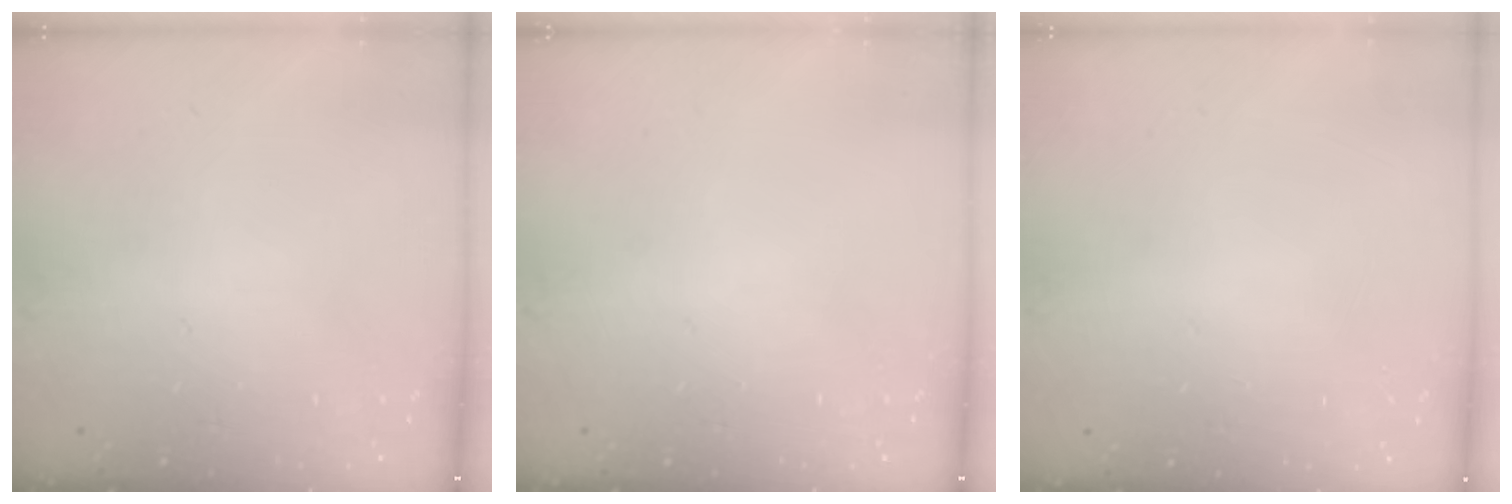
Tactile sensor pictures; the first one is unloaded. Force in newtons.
{"total": 0.0}
{"total": 0.0}